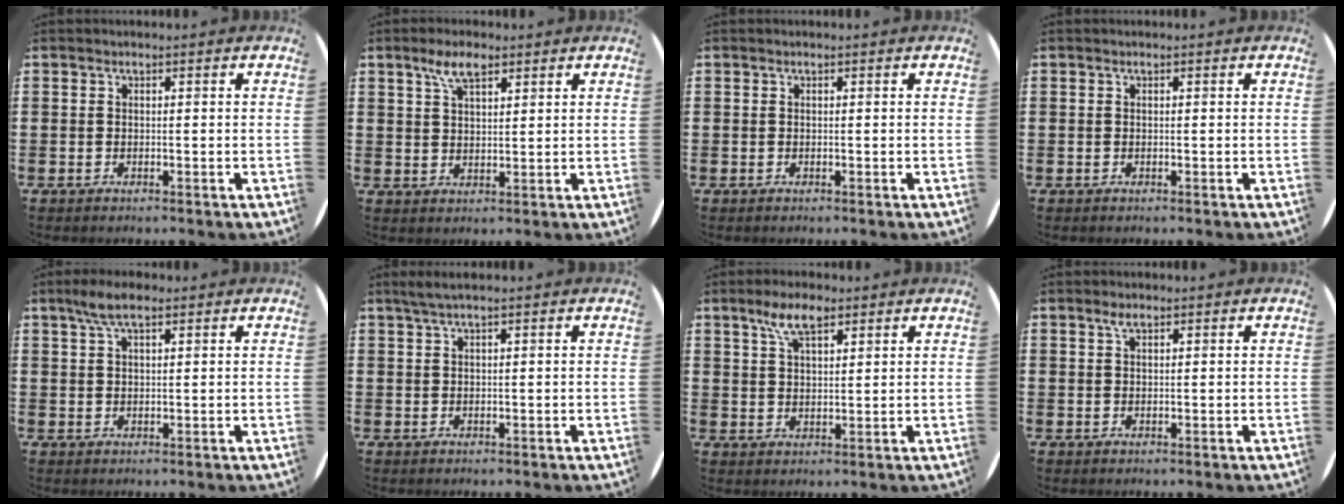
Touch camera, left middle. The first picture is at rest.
{"total": 4.7, "force": [3.2, 1.9, 2.9], "torque": [-0.055, 0.004, 0.055]}
{"total": 0.0}
{"total": 0.0}
{"total": 4.2, "force": [2.7, 1.4, 3.0], "torque": [-0.056, 0.004, 0.046]}
{"total": 1.6, "force": [1.1, -0.1, 1.2], "torque": [-0.023, 0.001, 0.019]}
{"total": 5.5, "force": [3.6, 2.2, 3.5], "torque": [-0.069, 0.004, 0.063]}
{"total": 1.4, "force": [0.9, 0.6, 1.0], "torque": [-0.013, 0.000, 0.014]}